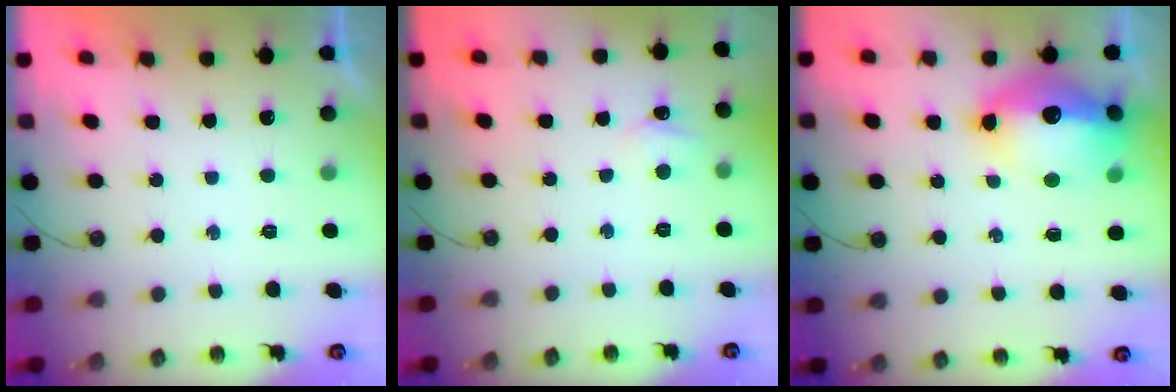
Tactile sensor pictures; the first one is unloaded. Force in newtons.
{"total": 3.9, "press": 3.8, "slide": 0.6}
{"total": 21.4, "press": 17.2, "slide": 12.7}